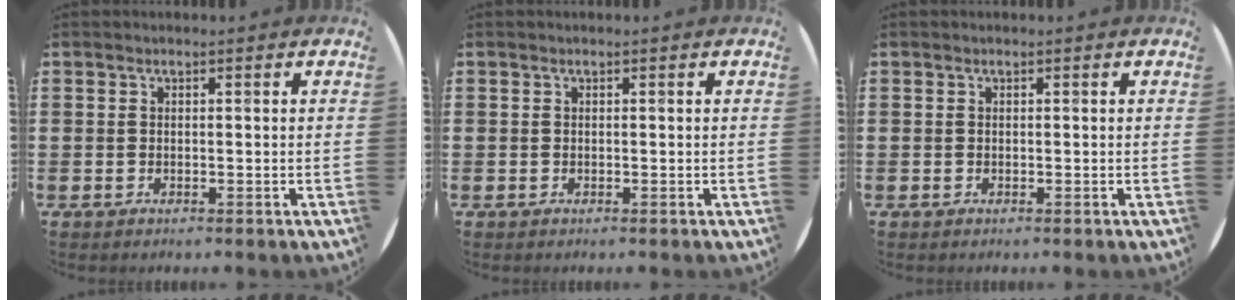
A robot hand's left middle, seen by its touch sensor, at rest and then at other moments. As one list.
[{"total": 0.0}, {"total": 0.0}]